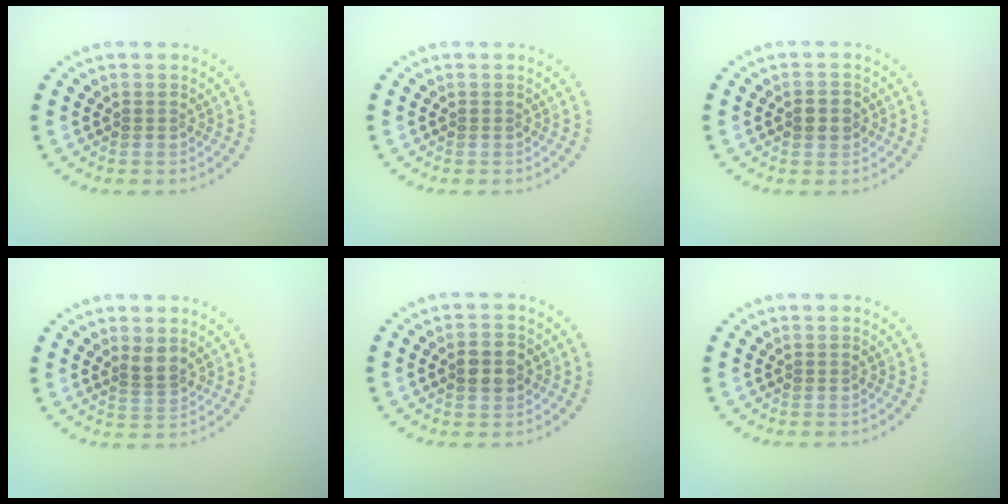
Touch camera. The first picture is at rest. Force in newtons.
{"total": 0.0}
{"total": 1.8, "press": 1.8, "slide": 0.1}
{"total": 1.9, "press": 1.5, "slide": 1.1}
{"total": 2.6, "press": 2.6, "slide": 0.0}
{"total": 0.0}